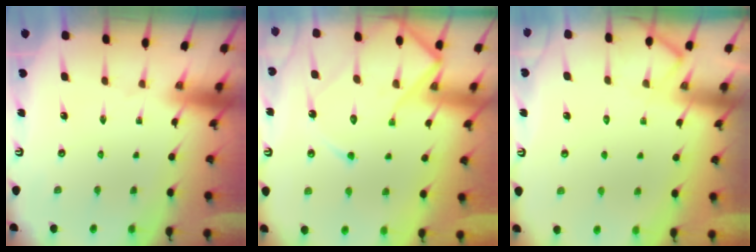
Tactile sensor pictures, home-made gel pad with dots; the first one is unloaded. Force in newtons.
{"total": 14.8, "press": 14.7, "slide": 1.4}
{"total": 6.5, "press": 6.5, "slide": 0.8}